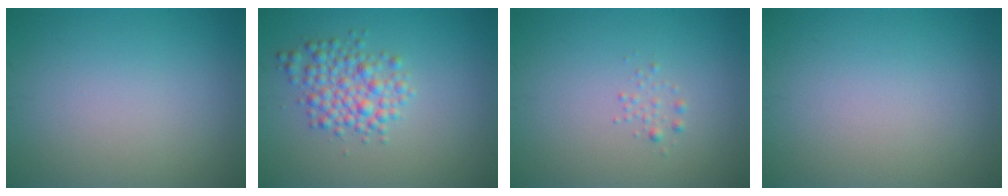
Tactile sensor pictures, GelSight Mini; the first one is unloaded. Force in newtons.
{"total": 3.7, "press": 3.7, "slide": 0.1}
{"total": 0.8, "press": 0.8, "slide": 0.0}
{"total": 0.0}